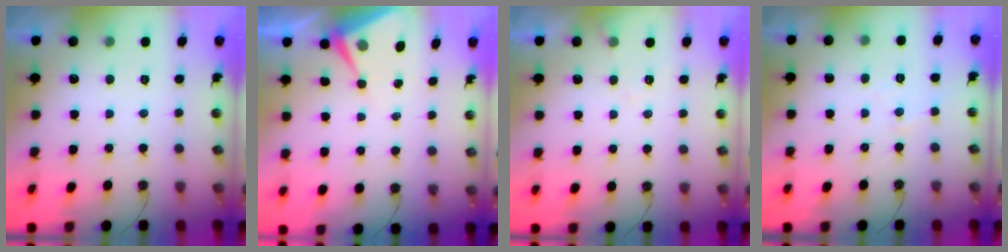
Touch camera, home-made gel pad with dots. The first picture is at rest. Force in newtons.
{"total": 7.0, "press": 7.0, "slide": 0.3}
{"total": 4.2, "press": 4.2, "slide": 0.6}
{"total": 4.3, "press": 4.3, "slide": 0.6}